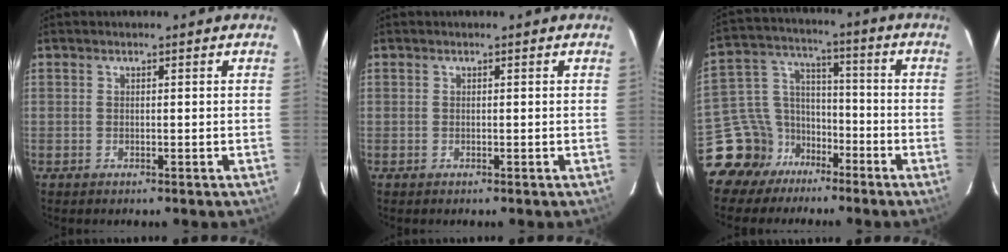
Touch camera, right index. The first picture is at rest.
{"total": 0.0}
{"total": 13.4, "force": [-9.7, 8.9, 2.5], "torque": [-0.076, 0.052, -0.168]}